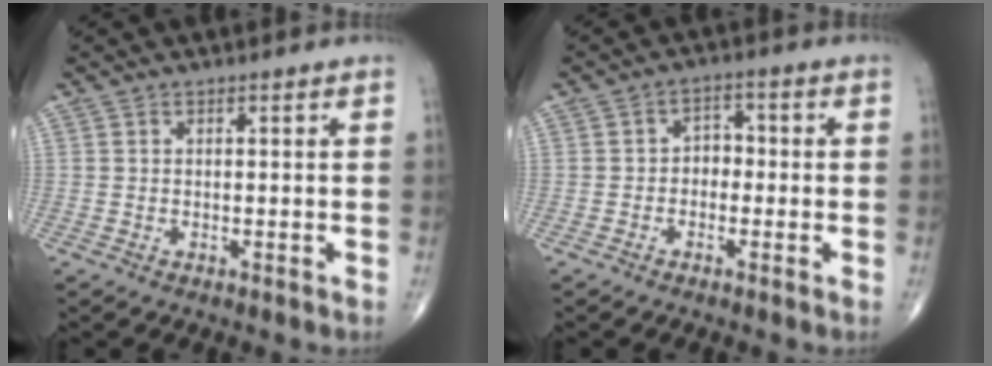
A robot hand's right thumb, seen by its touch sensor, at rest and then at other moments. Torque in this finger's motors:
{"motor_torque": [-0.34, -0.15, 0.05, -0.01, 0.07]}